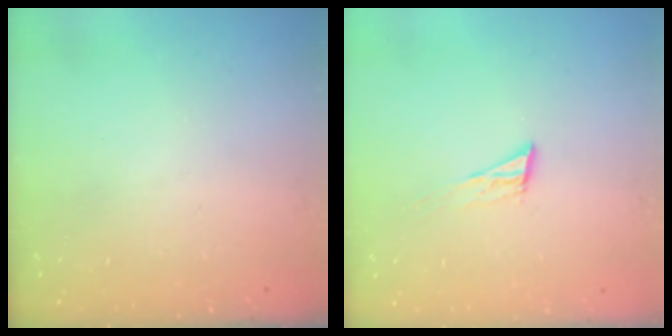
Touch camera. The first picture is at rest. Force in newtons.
{"total": 6.4, "press": 6.4, "slide": 1.0}